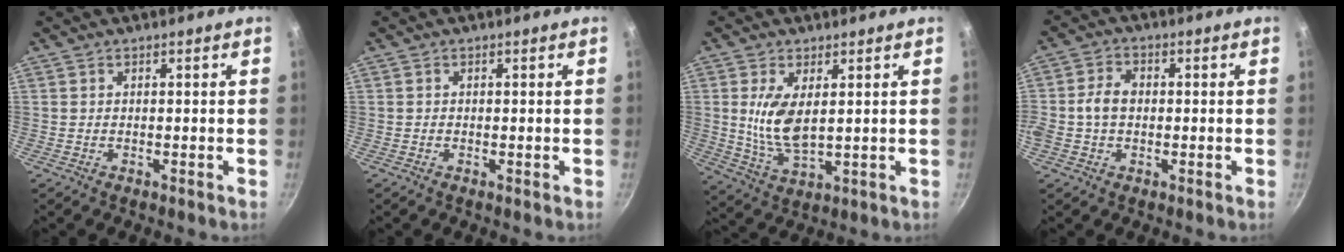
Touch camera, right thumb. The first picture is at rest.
{"total": 0.0}
{"total": 8.8, "force": [1.7, 4.2, 7.6], "torque": [-0.145, -0.019, 0.044]}
{"total": 5.6, "force": [-0.2, 4.2, 3.8], "torque": [-0.066, 0.016, -0.013]}